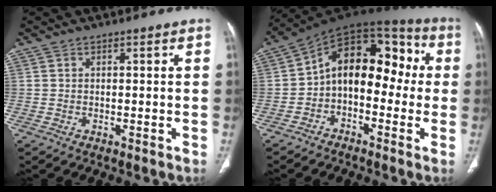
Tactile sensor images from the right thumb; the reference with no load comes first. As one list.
[{"total": 15.5, "force": [-0.7, 9.9, 11.9], "torque": [-0.127, 0.060, -0.029]}]